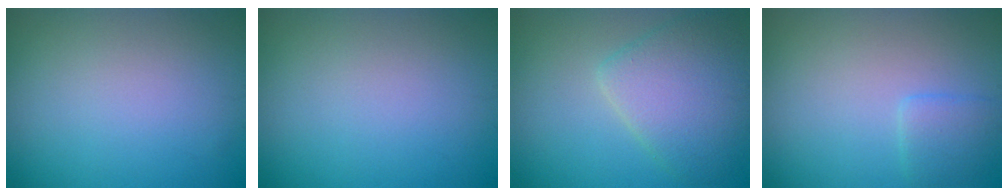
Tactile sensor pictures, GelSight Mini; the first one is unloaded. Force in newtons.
{"total": 0.0}
{"total": 5.6, "press": 5.6, "slide": 0.3}
{"total": 1.9, "press": 1.9, "slide": 0.1}